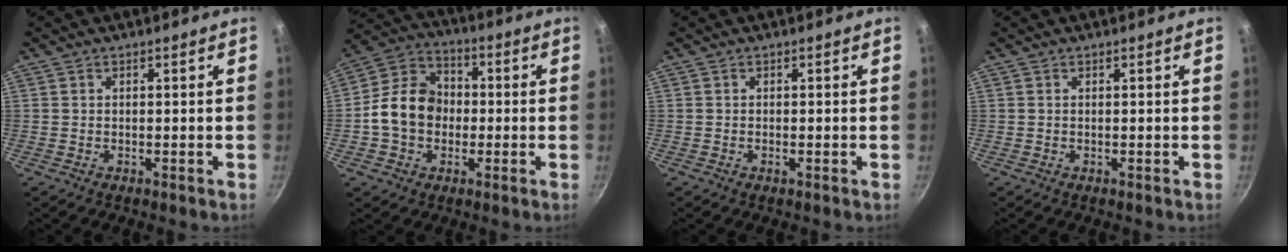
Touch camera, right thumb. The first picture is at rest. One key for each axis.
{"total": 12.6, "fx": -1.2, "fy": 10.1, "fz": 7.4, "tx": -0.098, "ty": 0.030, "tz": -0.040}
{"total": 0.6, "fx": -0.2, "fy": 0.2, "fz": 0.6, "tx": -0.012, "ty": 0.002, "tz": -0.006}
{"total": 0.0}